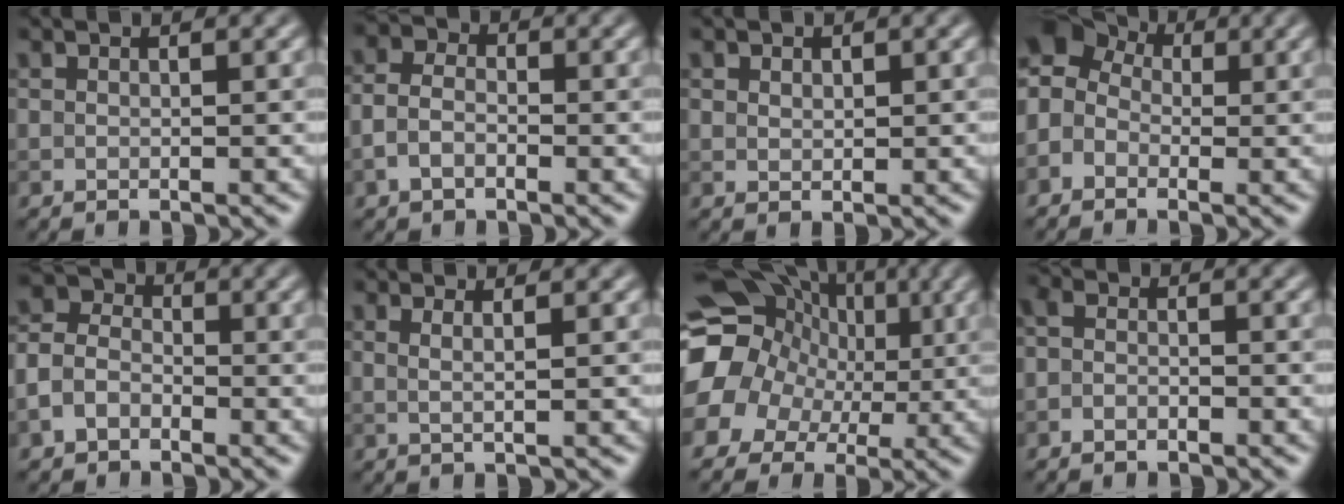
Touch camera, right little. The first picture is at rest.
{"total": 2.7, "force": [-1.1, 1.8, 1.6], "torque": [-0.033, 0.008, -0.029]}
{"total": 1.0, "force": [0.5, 0.7, 0.4], "torque": [-0.005, 0.000, 0.009]}
{"total": 7.2, "force": [0.6, 5.8, 4.2], "torque": [-0.075, 0.031, -0.027]}
{"total": 3.6, "force": [-1.6, 2.7, 1.7], "torque": [-0.040, 0.009, -0.044]}
{"total": 1.7, "force": [0.6, 0.6, 1.4], "torque": [-0.016, -0.001, -0.003]}
{"total": 15.0, "force": [2.0, 13.2, 6.8], "torque": [-0.154, 0.036, 0.010]}
{"total": 1.8, "force": [-0.9, 1.2, 1.0], "torque": [-0.009, 0.001, -0.026]}